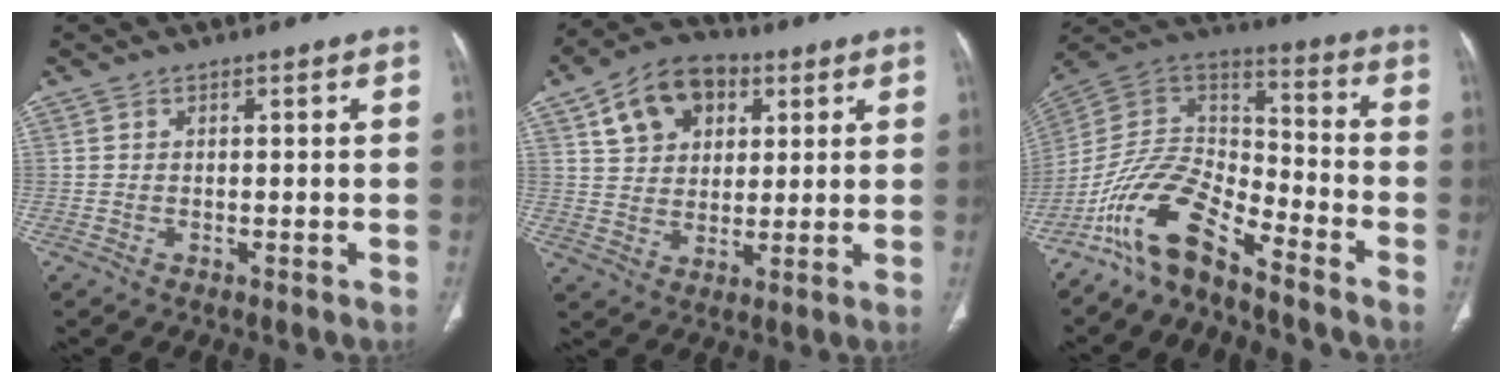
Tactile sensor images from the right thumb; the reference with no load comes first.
{"total": 12.7, "force": [5.3, 9.0, 7.2], "torque": [-0.092, -0.003, 0.087]}
{"total": 14.3, "force": [-10.6, 5.1, 8.1], "torque": [-0.142, 0.093, -0.207]}